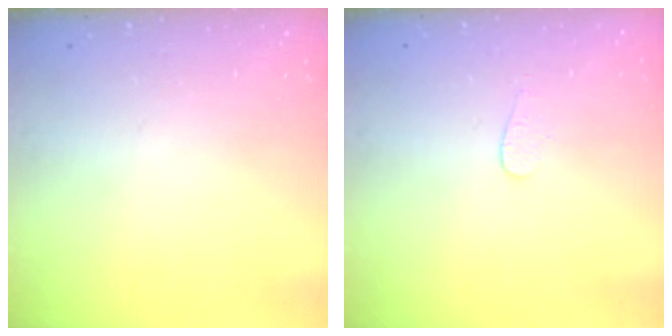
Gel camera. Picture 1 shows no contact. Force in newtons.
{"total": 3.0, "press": 3.0, "slide": 0.3}